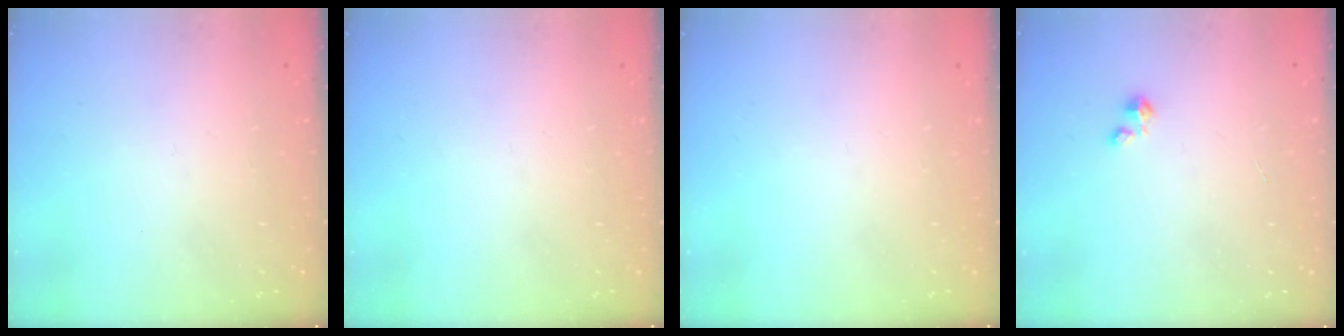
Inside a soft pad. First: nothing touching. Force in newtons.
{"total": 0.0}
{"total": 0.0}
{"total": 1.4, "press": 1.4, "slide": 0.2}